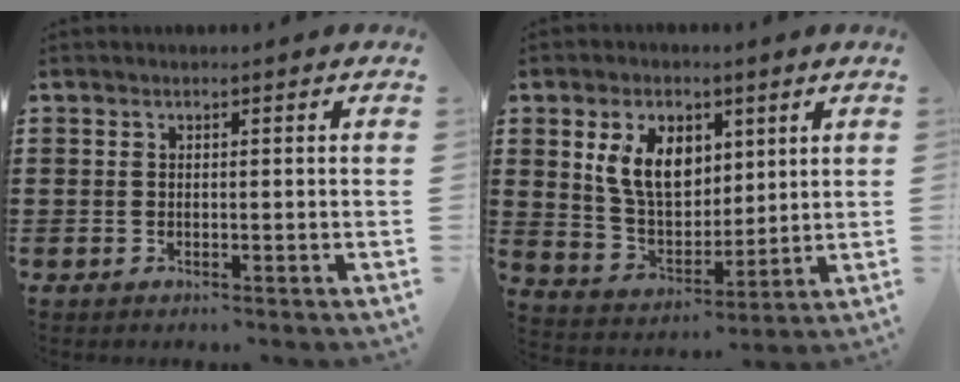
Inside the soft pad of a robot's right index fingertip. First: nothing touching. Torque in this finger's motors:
{"motor_torque": [0.60, 0.26, 0.35, 0.21]}